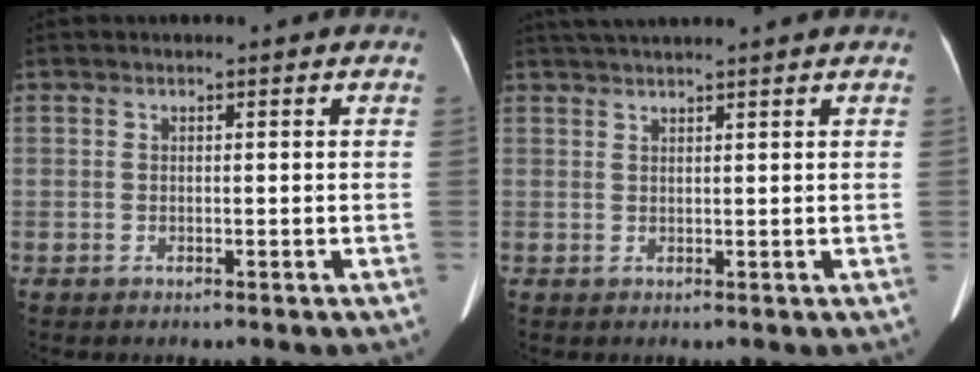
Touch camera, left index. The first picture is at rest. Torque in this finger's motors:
{"motor_torque": [0.69, -0.94, 0.08, 0.12]}